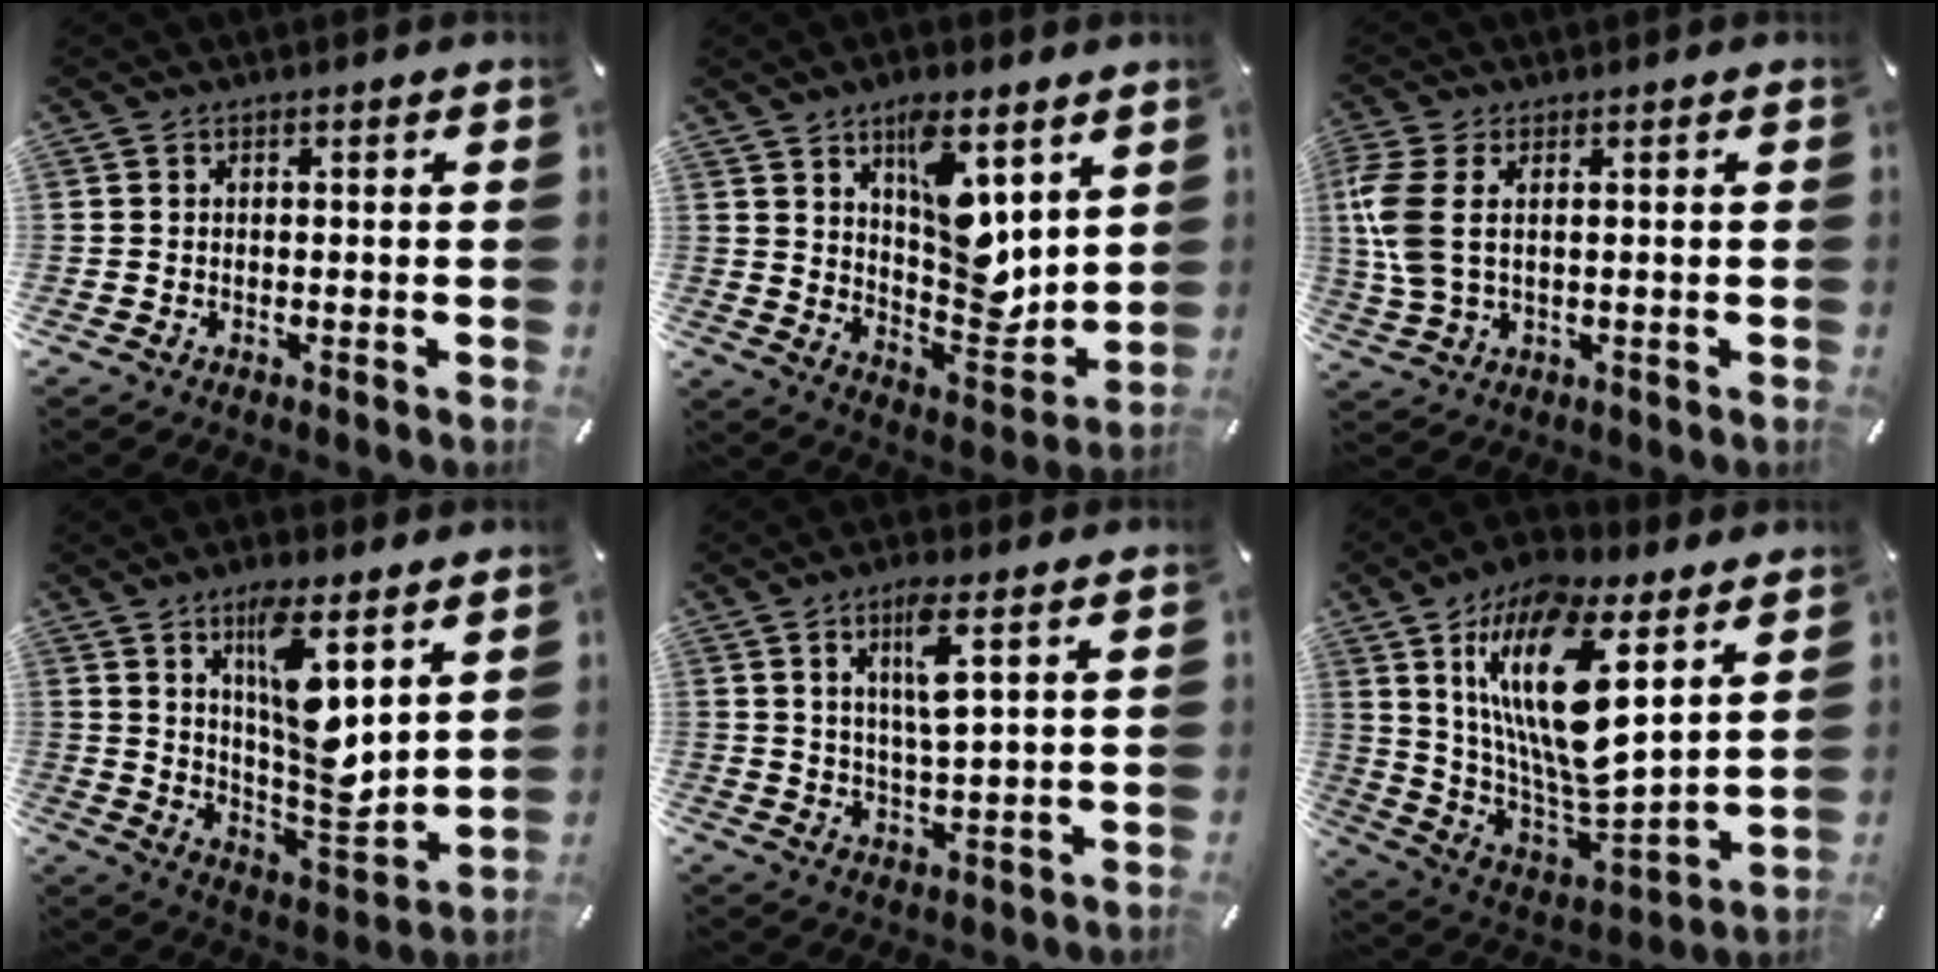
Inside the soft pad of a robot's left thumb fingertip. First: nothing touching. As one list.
[{"total": 14.3, "force": [6.7, 7.4, 10.3], "torque": [-0.126, -0.052, 0.120]}, {"total": 7.6, "force": [1.1, 3.7, 6.5], "torque": [-0.162, -0.009, 0.016]}, {"total": 14.0, "force": [6.8, 4.5, 11.4], "torque": [-0.193, -0.046, 0.112]}, {"total": 6.2, "force": [3.0, 0.9, 5.4], "torque": [-0.106, -0.003, 0.047]}, {"total": 22.3, "force": [10.3, 8.4, 17.9], "torque": [-0.375, -0.066, 0.167]}]